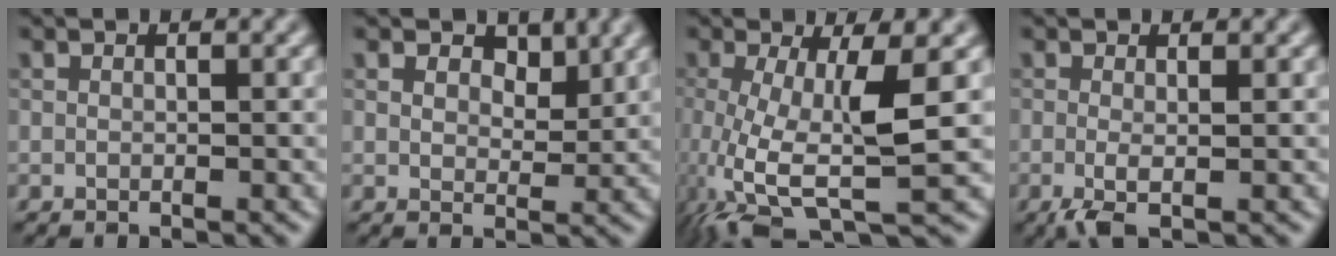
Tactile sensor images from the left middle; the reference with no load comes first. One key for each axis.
{"total": 3.3, "fx": 2.0, "fy": 1.9, "fz": 1.7, "tx": -0.033, "ty": 0.000, "tz": 0.027}
{"total": 8.3, "fx": -1.3, "fy": 2.0, "fz": 7.9, "tx": -0.162, "ty": -0.008, "tz": -0.027}
{"total": 1.8, "fx": -0.5, "fy": 0.3, "fz": 1.7, "tx": -0.041, "ty": -0.007, "tz": -0.013}